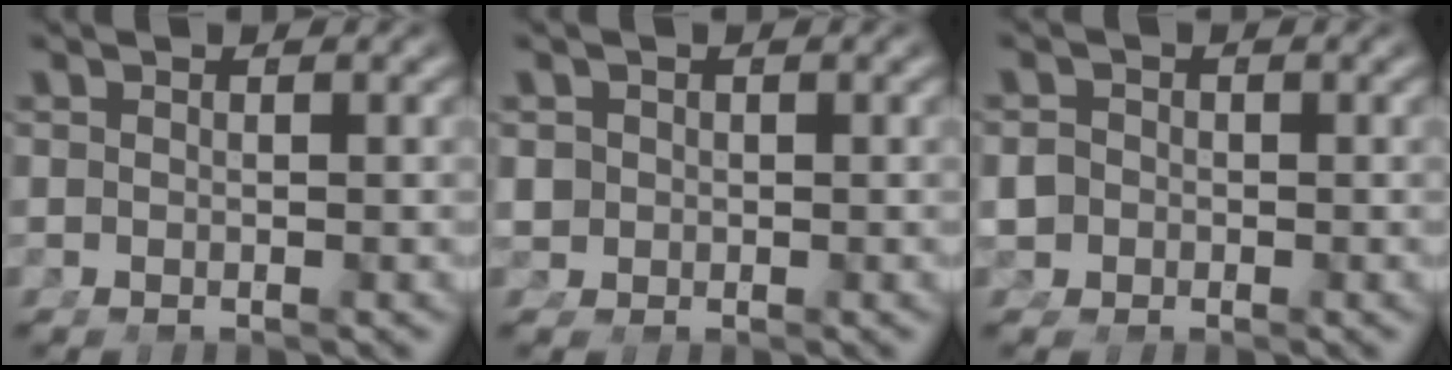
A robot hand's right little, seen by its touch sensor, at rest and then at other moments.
{"total": 1.3, "force": [-0.2, 1.2, 0.6], "torque": [-0.020, -0.012, 0.007]}
{"total": 2.8, "force": [-1.1, 2.4, 0.7], "torque": [-0.026, -0.021, -0.012]}